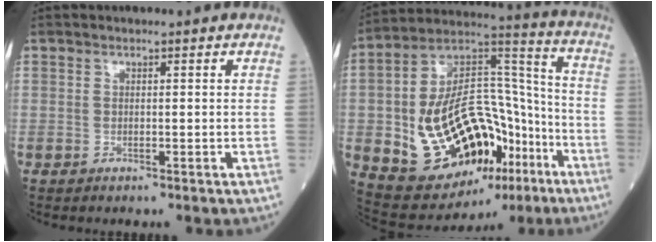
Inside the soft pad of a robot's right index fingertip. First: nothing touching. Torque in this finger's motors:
{"motor_torque": [2.14, 0.00, 1.06, 0.21]}